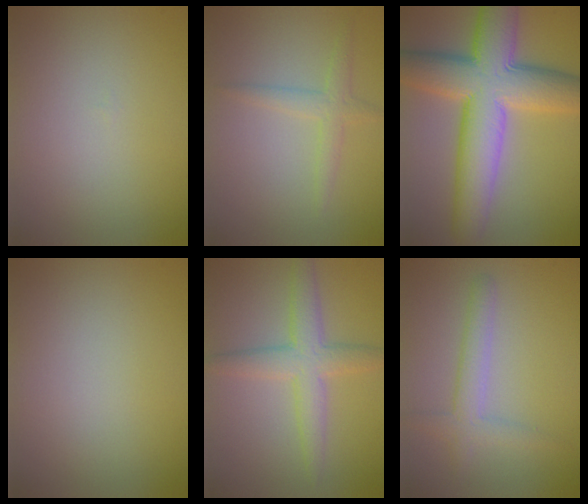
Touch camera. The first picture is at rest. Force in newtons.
{"total": 1.9, "press": 1.9, "slide": 0.1}
{"total": 11.4, "press": 11.4, "slide": 0.3}
{"total": 0.0}
{"total": 4.9, "press": 4.9, "slide": 0.0}
{"total": 2.5, "press": 2.5, "slide": 0.2}